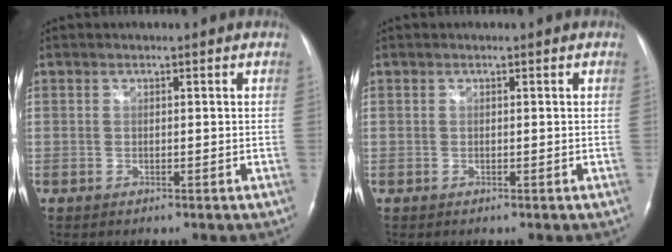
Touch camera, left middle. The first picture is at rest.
{"total": 0.0}